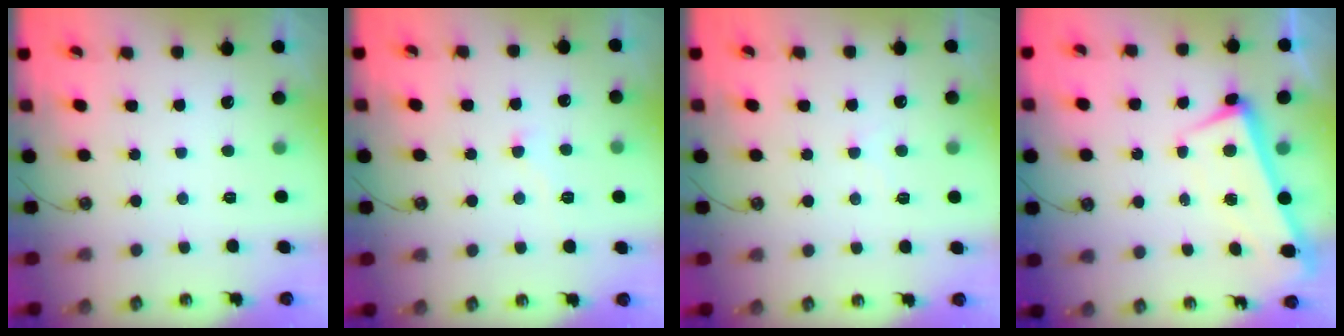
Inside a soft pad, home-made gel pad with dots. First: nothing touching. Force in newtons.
{"total": 2.5, "press": 2.4, "slide": 0.7}
{"total": 1.3, "press": 1.2, "slide": 0.3}
{"total": 1.9, "press": 1.3, "slide": 1.4}